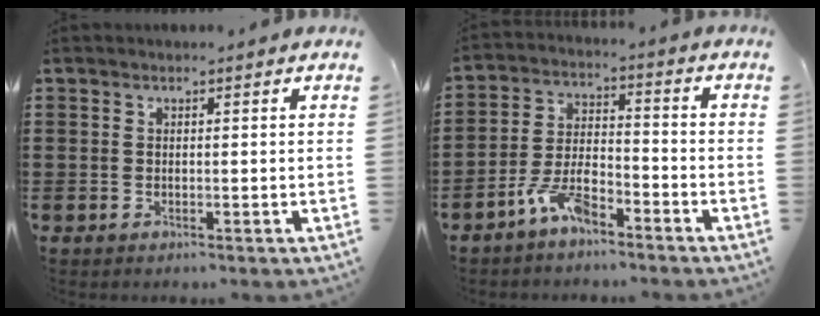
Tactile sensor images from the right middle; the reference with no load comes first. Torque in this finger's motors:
{"motor_torque": [1.94, 0.19, 0.45, 0.07]}